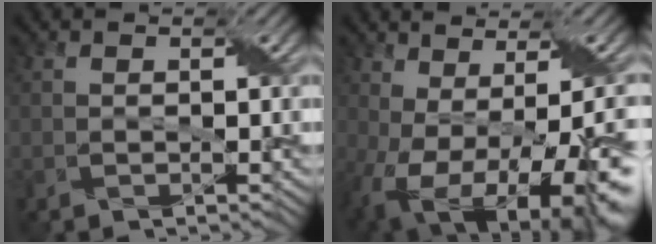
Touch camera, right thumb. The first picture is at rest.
{"total": 15.8, "force": [-4.6, 7.4, 13.1], "torque": [-0.211, -0.045, -0.030]}